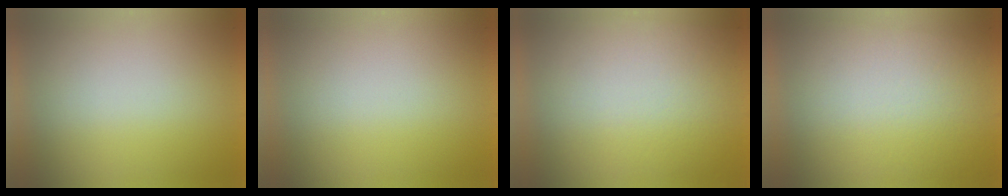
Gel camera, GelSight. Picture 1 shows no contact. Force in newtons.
{"total": 0.0}
{"total": 2.8}
{"total": 2.9}